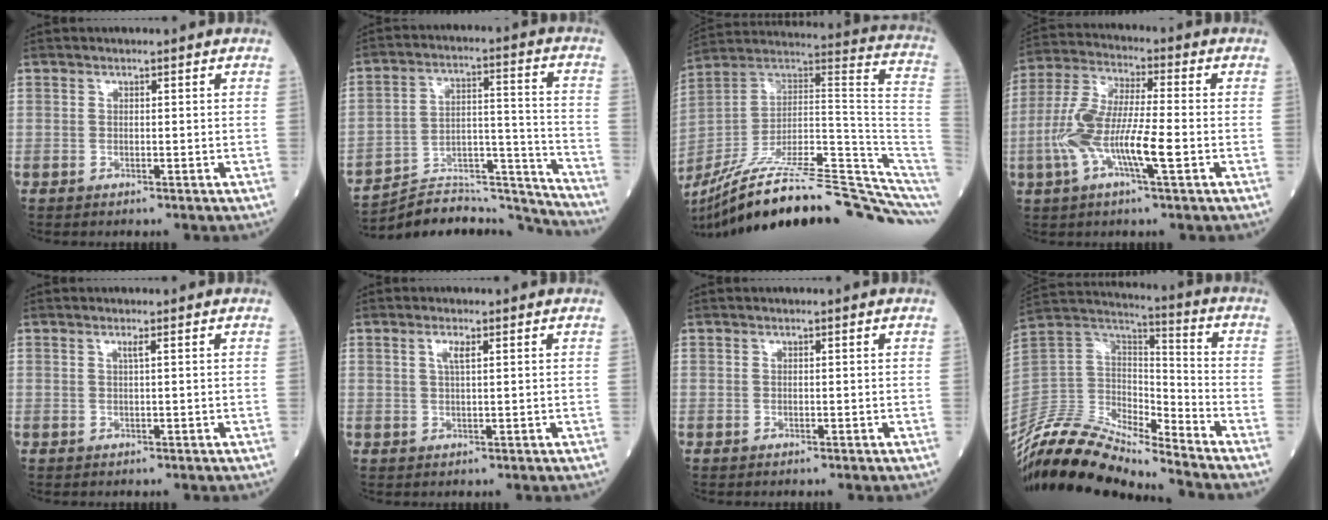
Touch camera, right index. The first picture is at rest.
{"total": 17.9, "force": [-17.8, 1.3, 1.5], "torque": [-0.016, 0.055, -0.270]}
{"total": 29.5, "force": [-23.8, 1.8, 17.4], "torque": [-0.178, 0.022, -0.362]}
{"total": 11.4, "force": [-2.9, 1.8, 10.9], "torque": [-0.232, 0.008, -0.060]}
{"total": 0.7, "force": [0.3, -0.2, 0.6], "torque": [-0.017, -0.002, 0.008]}
{"total": 1.8, "force": [0.8, 0.2, 1.7], "torque": [-0.036, 0.002, 0.014]}
{"total": 0.0}
{"total": 16.9, "force": [-15.8, 2.0, 5.8], "torque": [-0.115, 0.040, -0.306]}